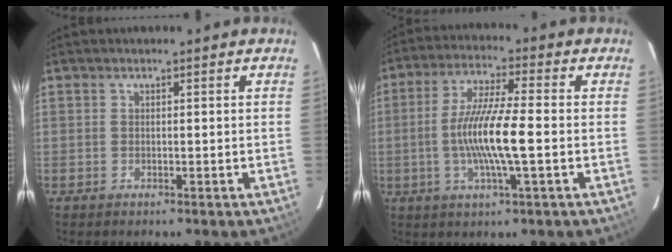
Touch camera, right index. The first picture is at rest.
{"total": 11.2, "force": [-1.9, 0.9, 11.1], "torque": [-0.214, -0.002, -0.037]}